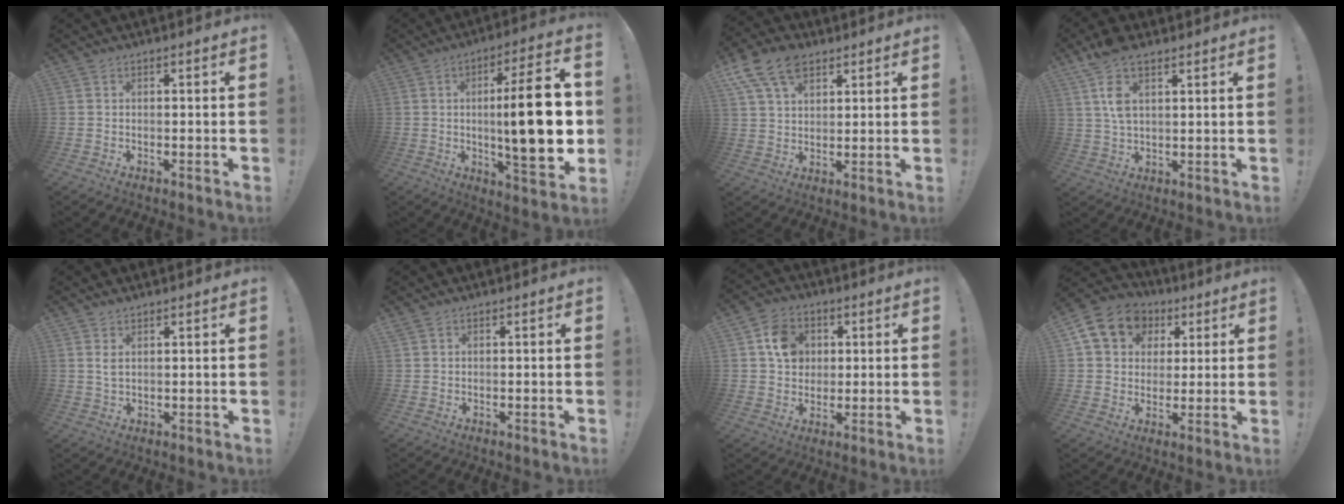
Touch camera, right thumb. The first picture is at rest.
{"total": 21.2, "force": [0.5, 4.3, 20.7], "torque": [-0.309, -0.013, 0.003]}
{"total": 12.8, "force": [7.3, 8.0, 6.8], "torque": [-0.118, -0.026, 0.141]}
{"total": 9.7, "force": [4.8, 5.2, 6.6], "torque": [-0.122, -0.011, 0.092]}
{"total": 2.7, "force": [1.5, 1.5, 1.6], "torque": [-0.025, -0.005, 0.026]}
{"total": 0.6, "force": [0.5, 0.2, 0.0], "torque": [0.000, 0.000, 0.011]}
{"total": 9.9, "force": [2.7, 8.6, 4.2], "torque": [-0.052, 0.001, 0.056]}
{"total": 13.9, "force": [5.6, 11.3, 6.0], "torque": [-0.081, -0.021, 0.111]}